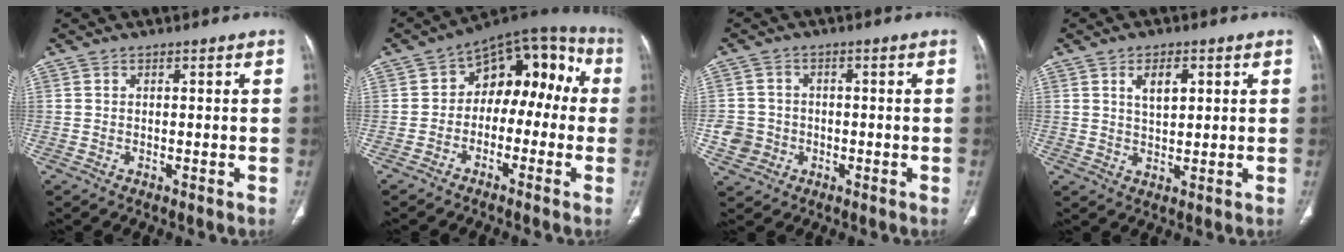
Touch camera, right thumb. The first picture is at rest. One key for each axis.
{"total": 13.6, "fx": -0.9, "fy": 9.1, "fz": 10.0, "tx": -0.081, "ty": 0.056, "tz": -0.029}
{"total": 5.2, "fx": -1.4, "fy": 4.8, "fz": 1.1, "tx": -0.004, "ty": 0.015, "tz": -0.024}
{"total": 4.8, "fx": 1.8, "fy": 2.5, "fz": 3.7, "tx": -0.053, "ty": -0.010, "tz": 0.034}